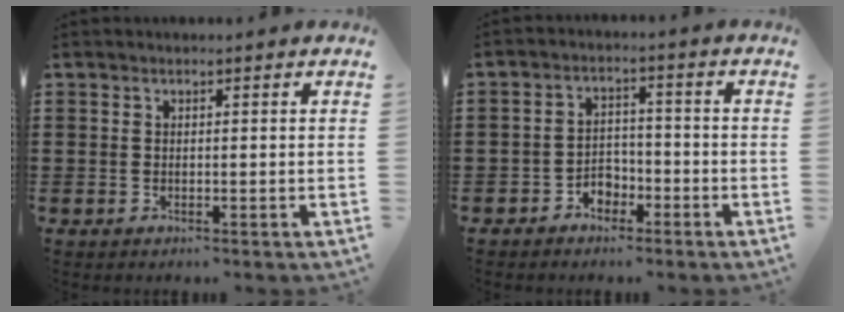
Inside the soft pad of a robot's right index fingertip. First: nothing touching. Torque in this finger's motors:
{"motor_torque": [1.10, 1.03, 0.47, -0.07]}